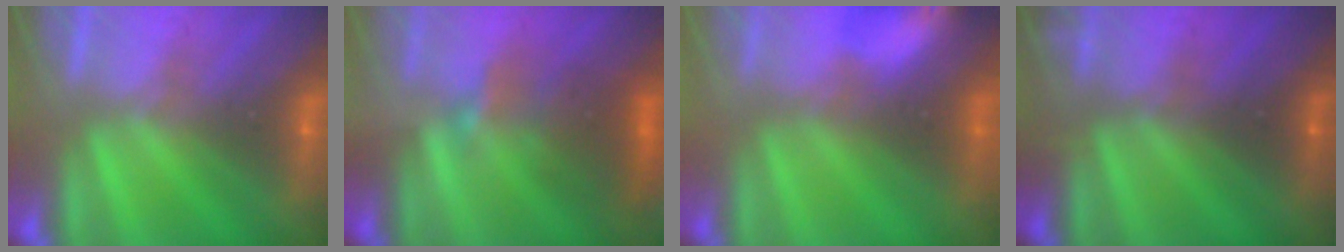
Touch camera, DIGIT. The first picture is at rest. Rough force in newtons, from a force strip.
{"total": 3.7}
{"total": 6.9}
{"total": 2.4}